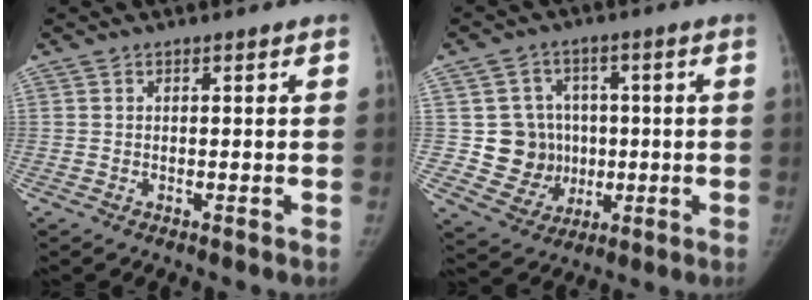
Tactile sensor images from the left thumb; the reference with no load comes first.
{"total": 9.9, "force": [0.2, 9.5, 2.6], "torque": [0.005, 0.012, 0.017]}